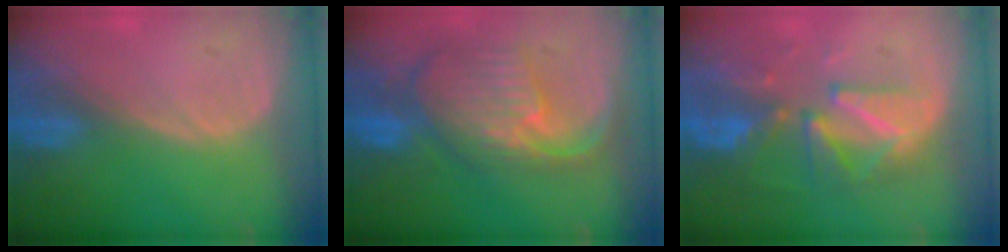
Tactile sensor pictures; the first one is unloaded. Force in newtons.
{"total": 10.5, "press": 9.5, "slide": 4.7}
{"total": 9.7, "press": 8.6, "slide": 4.4}